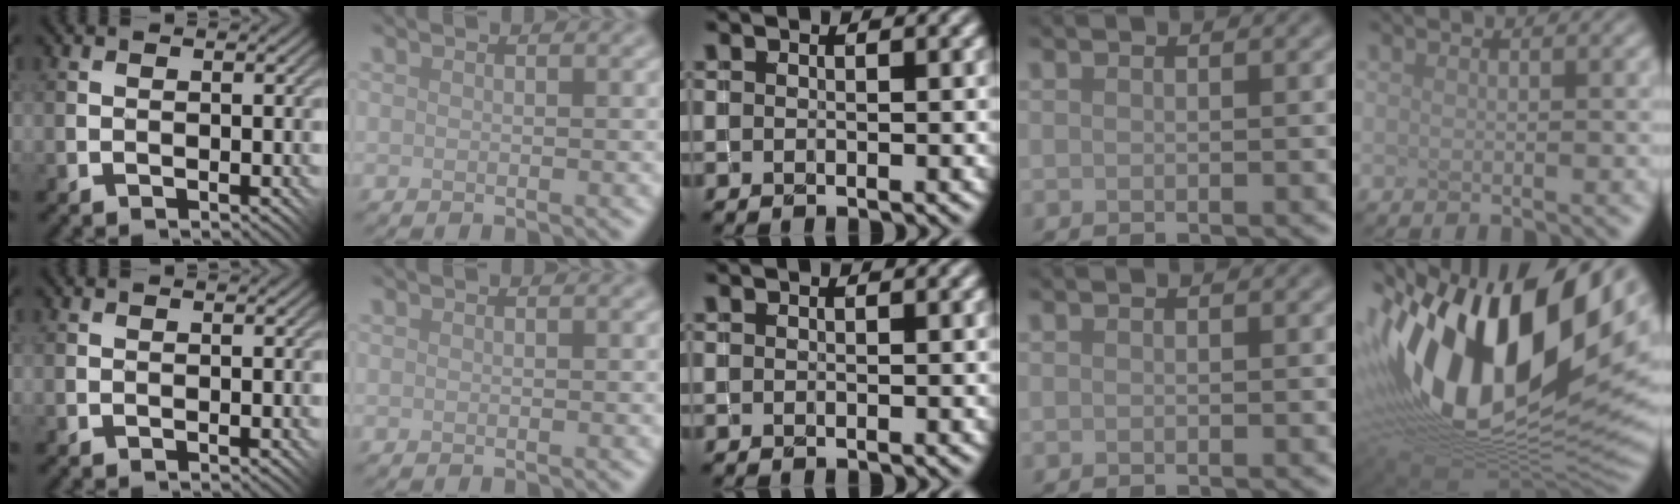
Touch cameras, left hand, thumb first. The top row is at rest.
{"little": {"total": 18.3, "force": [2.1, 10.3, 15.0], "torque": [-0.339, -0.020, 0.088]}}